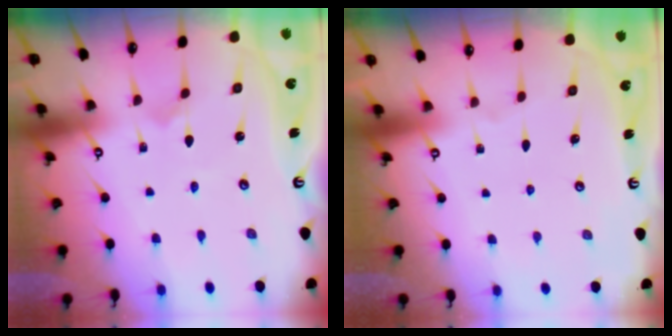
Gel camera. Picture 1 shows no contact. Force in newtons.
{"total": 0.0}